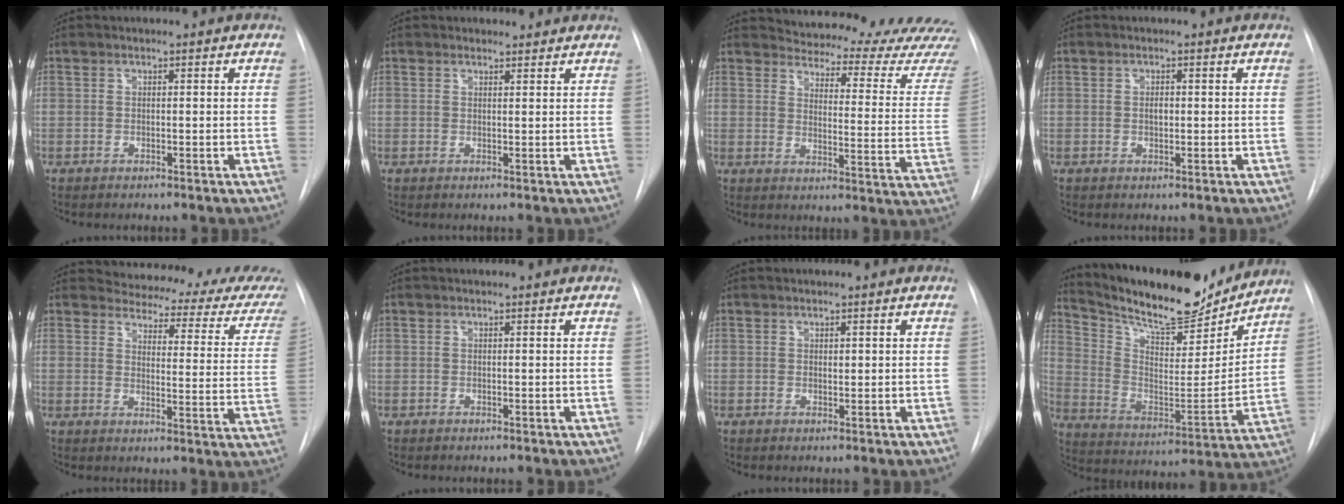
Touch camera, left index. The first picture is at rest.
{"total": 1.6, "force": [1.4, 0.7, -0.2], "torque": [0.000, 0.002, 0.013]}
{"total": 22.2, "force": [21.6, 2.1, 4.7], "torque": [-0.051, -0.136, 0.237]}
{"total": 1.2, "force": [-0.3, 0.6, 0.9], "torque": [-0.016, -0.002, -0.004]}
{"total": 17.2, "force": [16.2, 2.9, 5.0], "torque": [-0.046, -0.077, 0.164]}
{"total": 0.0}
{"total": 0.5, "force": [-0.2, 0.3, 0.4], "torque": [-0.003, -0.005, -0.002]}
{"total": 20.7, "force": [18.6, 4.4, 8.0], "torque": [-0.146, -0.018, 0.293]}